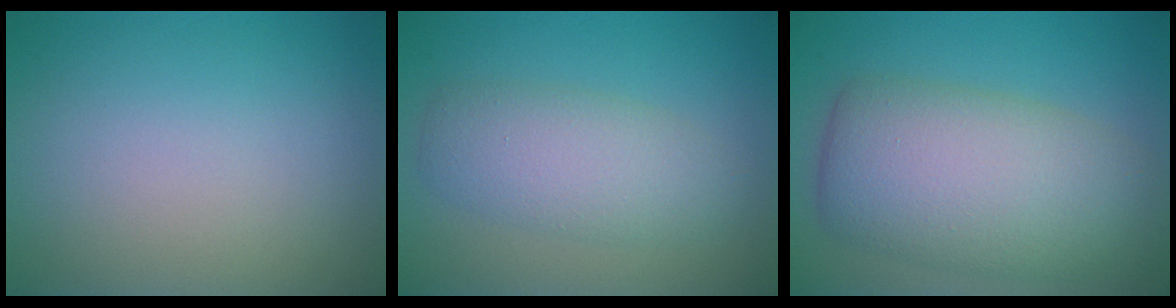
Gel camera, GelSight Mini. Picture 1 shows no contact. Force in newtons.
{"total": 4.3, "press": 4.3, "slide": 0.2}
{"total": 7.9, "press": 7.9, "slide": 0.4}